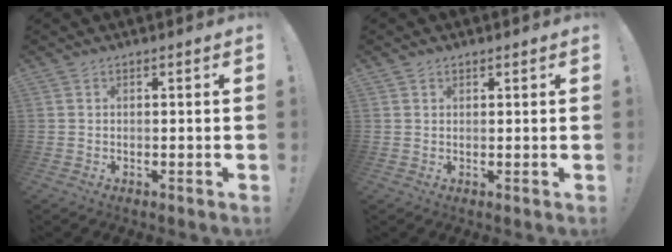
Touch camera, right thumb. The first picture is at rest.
{"total": 0.9, "force": [0.8, 0.5, 0.1], "torque": [0.006, -0.003, 0.014]}